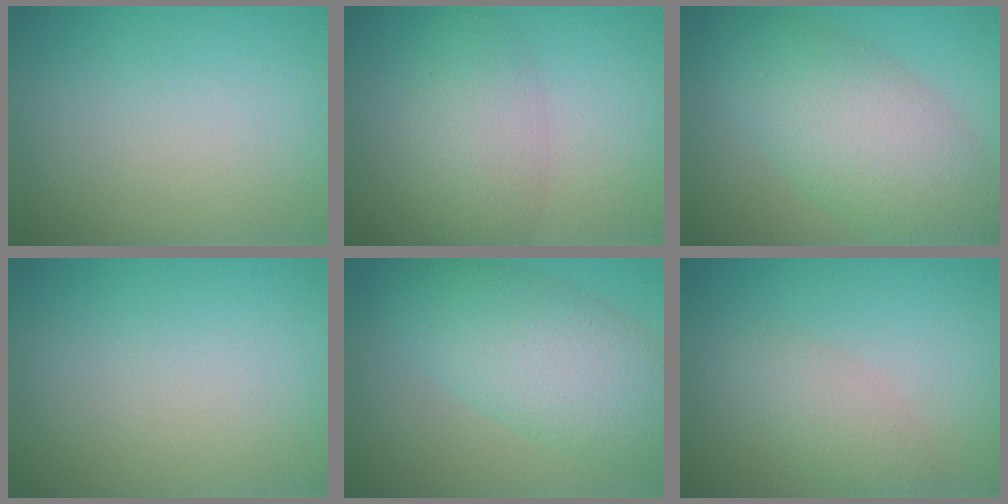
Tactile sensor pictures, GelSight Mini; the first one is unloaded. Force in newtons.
{"total": 3.6, "press": 3.6, "slide": 0.2}
{"total": 7.9, "press": 7.9, "slide": 0.2}
{"total": 0.0}
{"total": 7.3, "press": 7.3, "slide": 0.2}
{"total": 2.3, "press": 2.3, "slide": 0.0}